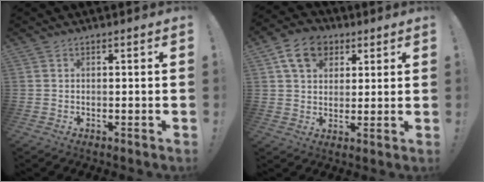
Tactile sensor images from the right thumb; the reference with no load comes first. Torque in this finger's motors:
{"motor_torque": [0.94, 0.90, 0.33, 0.11, 0.01]}